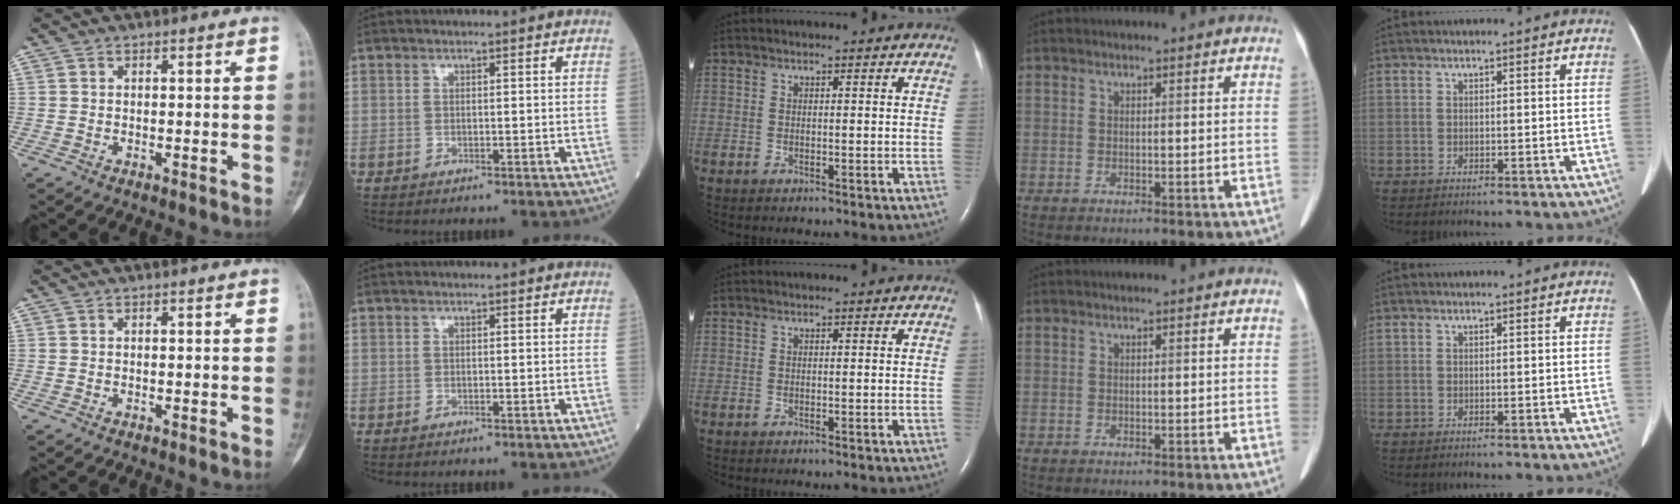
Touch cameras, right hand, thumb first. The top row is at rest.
{}